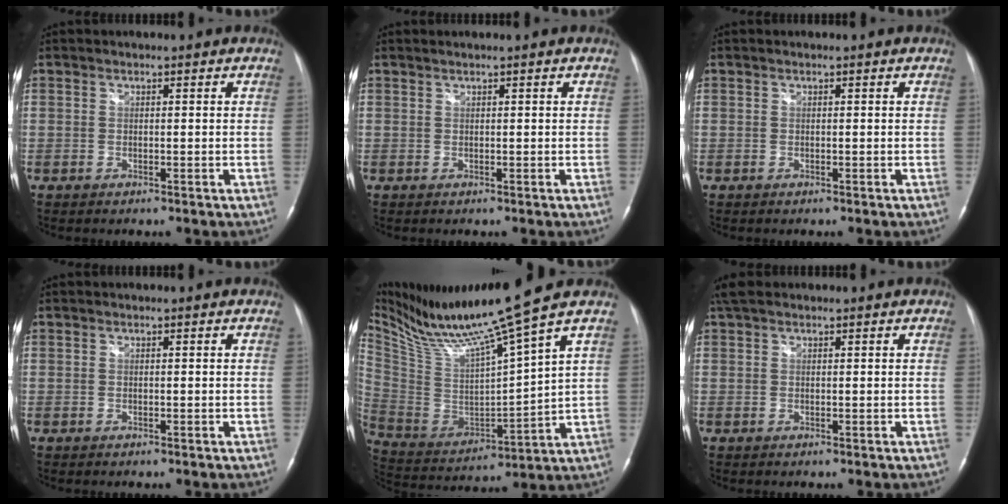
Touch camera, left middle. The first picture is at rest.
{"total": 0.6, "force": [0.5, -0.1, 0.3], "torque": [-0.009, 0.007, 0.014]}
{"total": 0.0}
{"total": 0.0}
{"total": 16.4, "force": [13.5, -2.6, 9.0], "torque": [-0.177, -0.037, 0.257]}
{"total": 2.7, "force": [2.1, 1.1, 1.4], "torque": [-0.034, 0.026, 0.040]}